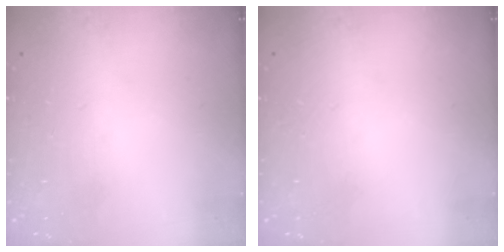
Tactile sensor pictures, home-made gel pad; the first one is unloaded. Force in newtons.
{"total": 0.0}